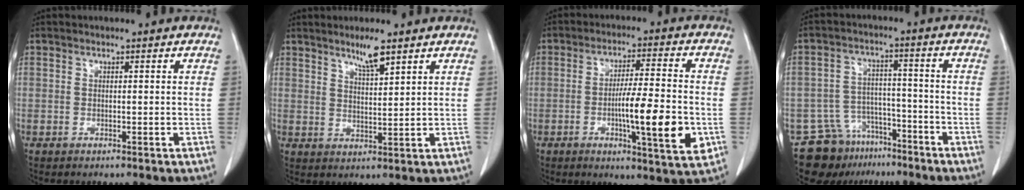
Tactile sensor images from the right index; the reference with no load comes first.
{"total": 4.1, "force": [3.1, 0.2, 2.7], "torque": [-0.049, -0.005, 0.058]}
{"total": 12.5, "force": [-2.8, 1.0, 12.1], "torque": [-0.186, -0.009, -0.046]}
{"total": 9.5, "force": [-7.2, 6.0, 1.5], "torque": [-0.025, 0.034, -0.114]}